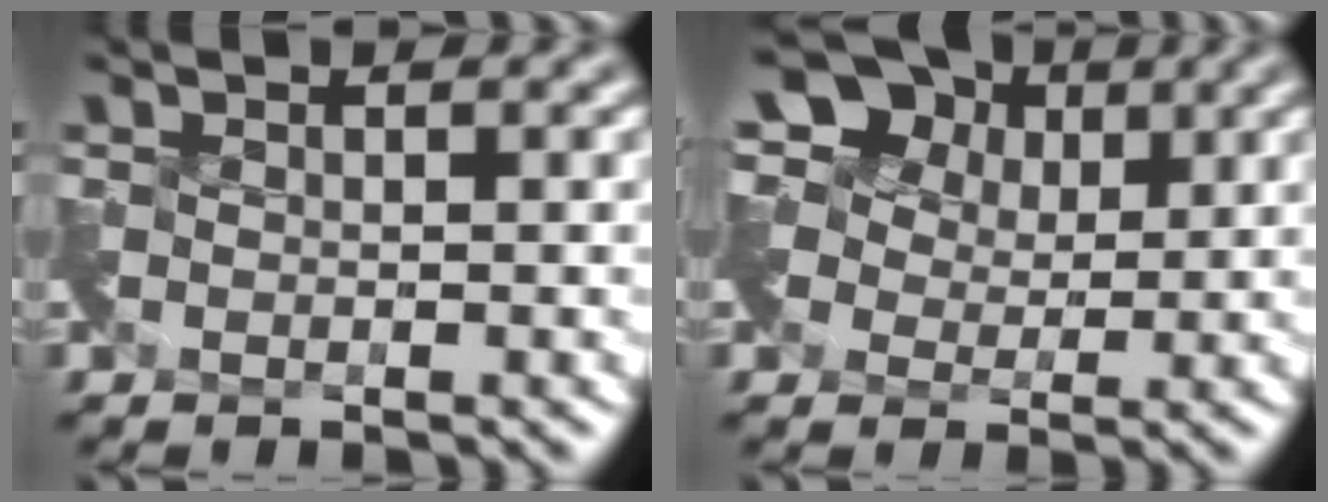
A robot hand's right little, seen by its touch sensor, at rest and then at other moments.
{"total": 7.4, "force": [3.2, 5.5, 3.8], "torque": [-0.072, 0.024, 0.029]}